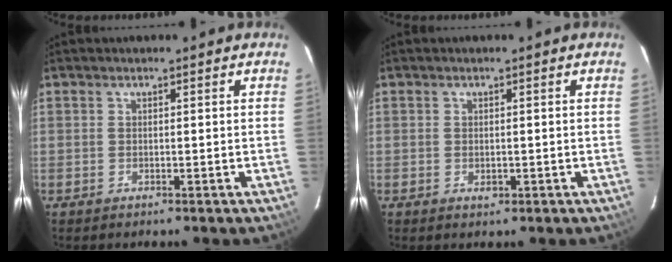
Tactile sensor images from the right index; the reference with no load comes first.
{"total": 1.2, "force": [-0.3, 1.0, 0.7], "torque": [-0.010, 0.000, -0.003]}